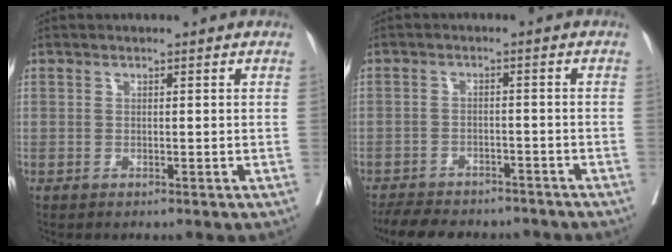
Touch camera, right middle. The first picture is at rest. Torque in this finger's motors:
{"motor_torque": [0.55, -0.52, 0.08, 0.03]}